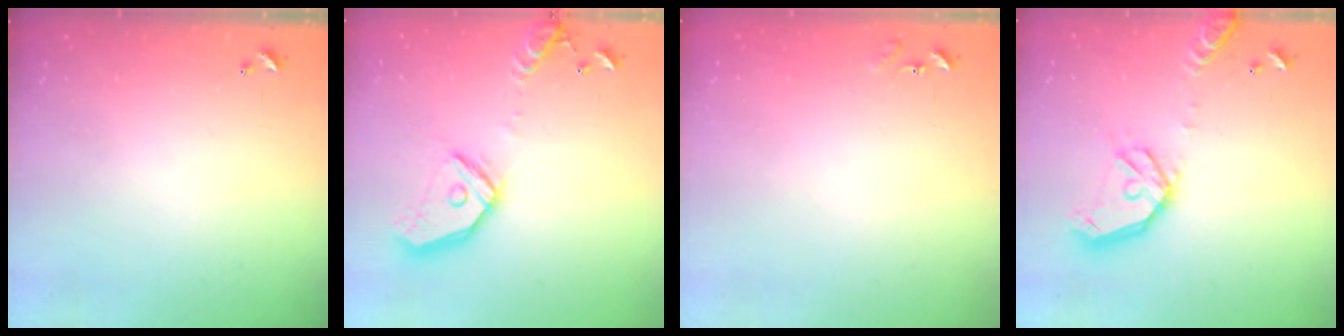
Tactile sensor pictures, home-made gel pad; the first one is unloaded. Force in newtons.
{"total": 16.6, "press": 16.4, "slide": 2.8}
{"total": 7.7, "press": 7.6, "slide": 0.6}
{"total": 16.2, "press": 16.0, "slide": 2.7}